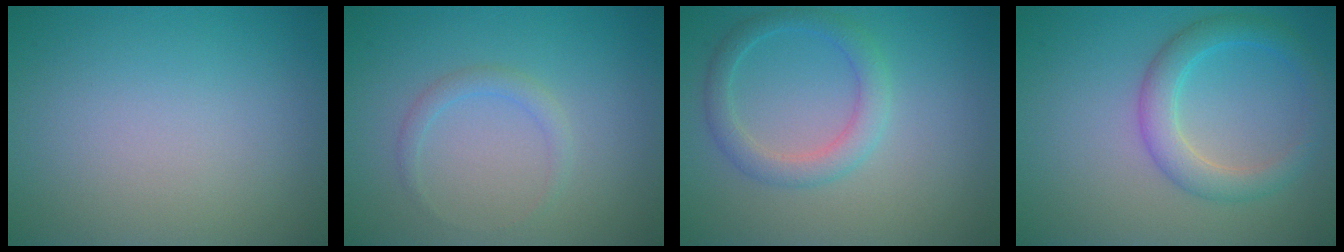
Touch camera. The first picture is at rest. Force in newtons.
{"total": 1.3, "press": 1.3, "slide": 0.1}
{"total": 2.7, "press": 2.7, "slide": 0.1}
{"total": 3.5, "press": 3.5, "slide": 0.1}